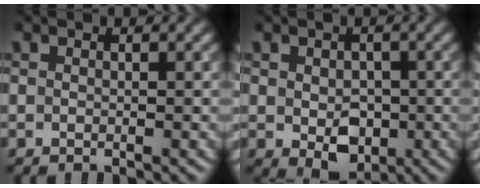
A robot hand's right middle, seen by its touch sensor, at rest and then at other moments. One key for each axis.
{"total": 3.9, "fx": -0.7, "fy": 2.7, "fz": 2.8, "tx": -0.042, "ty": -0.011, "tz": -0.009}